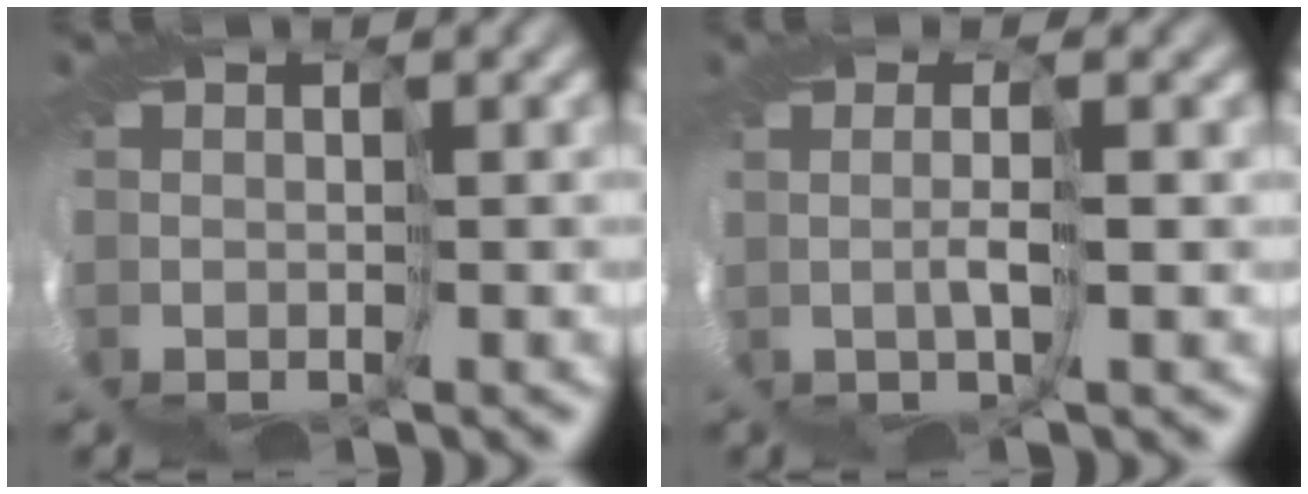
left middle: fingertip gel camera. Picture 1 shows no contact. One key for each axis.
{"total": 3.3, "fx": 0.7, "fy": -3.0, "fz": -1.2, "tx": 0.007, "ty": 0.000, "tz": 0.002}